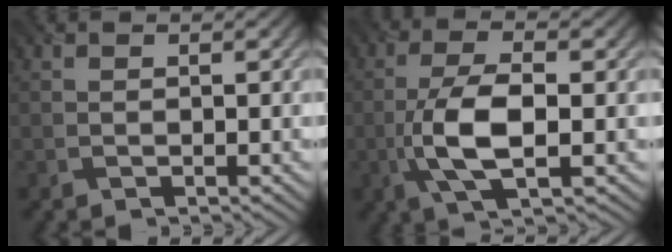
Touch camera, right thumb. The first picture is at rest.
{"total": 7.6, "force": [-1.5, 2.9, 6.9], "torque": [-0.146, 0.003, -0.034]}